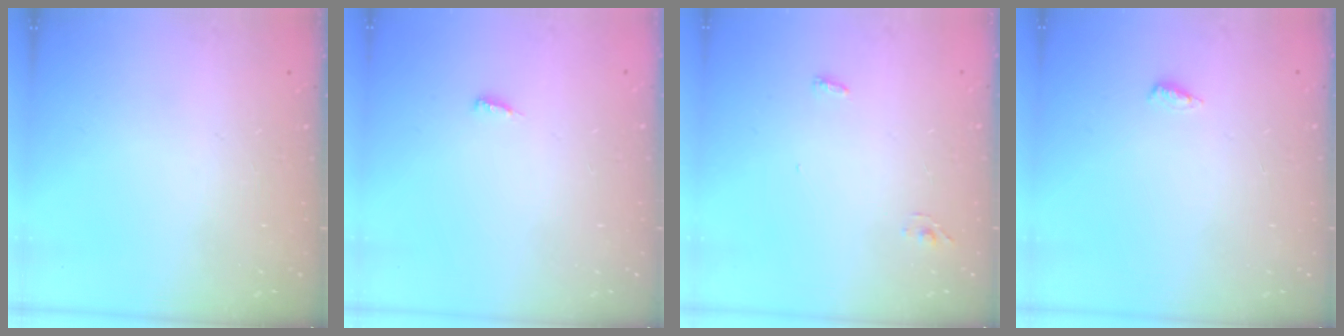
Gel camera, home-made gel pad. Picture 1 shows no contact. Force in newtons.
{"total": 4.3, "press": 4.1, "slide": 1.3}
{"total": 3.6, "press": 3.2, "slide": 1.6}
{"total": 3.4, "press": 3.0, "slide": 1.7}